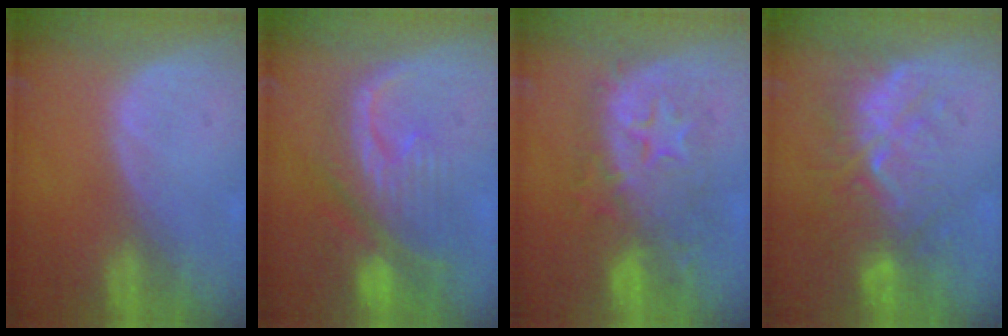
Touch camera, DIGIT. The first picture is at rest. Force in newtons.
{"total": 10.1, "press": 9.0, "slide": 4.4}
{"total": 9.3, "press": 9.3, "slide": 0.4}
{"total": 9.4, "press": 9.0, "slide": 2.6}